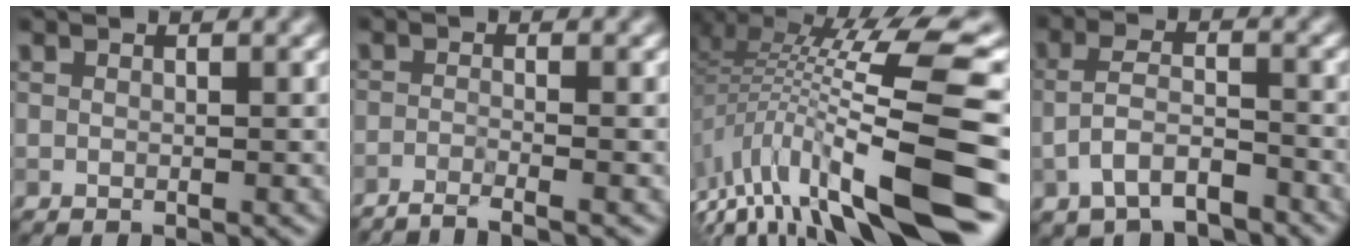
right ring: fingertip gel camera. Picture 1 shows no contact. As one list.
[{"total": 3.4, "force": [-2.7, 0.4, 2.0], "torque": [-0.035, 0.001, -0.059]}, {"total": 14.6, "force": [-5.0, 2.7, 13.4], "torque": [-0.230, 0.016, -0.080]}, {"total": 4.8, "force": [-2.7, 2.2, 3.2], "torque": [-0.064, 0.002, -0.061]}]